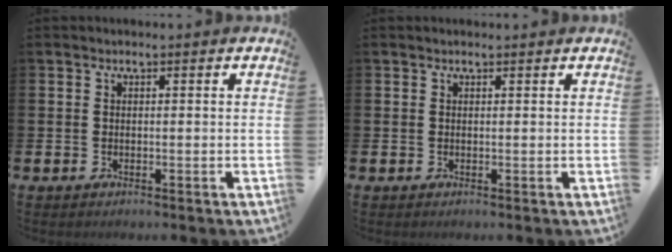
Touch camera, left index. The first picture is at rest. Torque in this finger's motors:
{"motor_torque": [0.73, -1.14, 0.11, 0.01]}